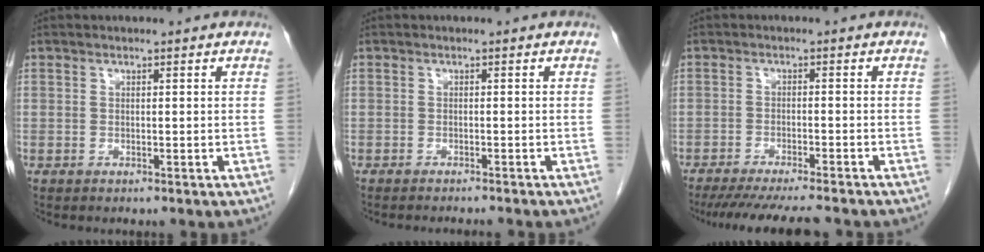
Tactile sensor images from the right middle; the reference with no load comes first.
{"total": 4.1, "force": [-3.9, -0.2, 1.3], "torque": [-0.011, -0.007, -0.051]}
{"total": 12.3, "force": [-10.9, 0.7, 5.5], "torque": [-0.073, -0.026, -0.152]}